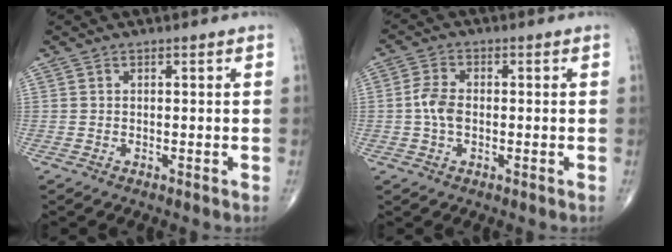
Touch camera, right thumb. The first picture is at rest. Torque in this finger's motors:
{"motor_torque": [0.90, 0.84, 0.41, 0.04, 0.00]}